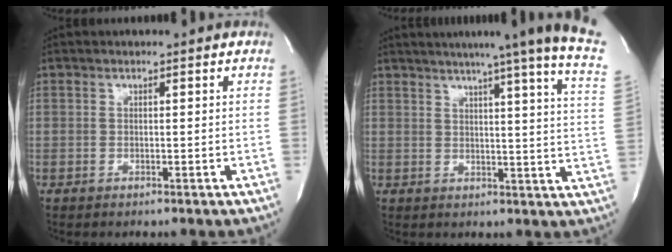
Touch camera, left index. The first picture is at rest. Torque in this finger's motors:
{"motor_torque": [0.36, -0.39, 0.35, 0.08]}